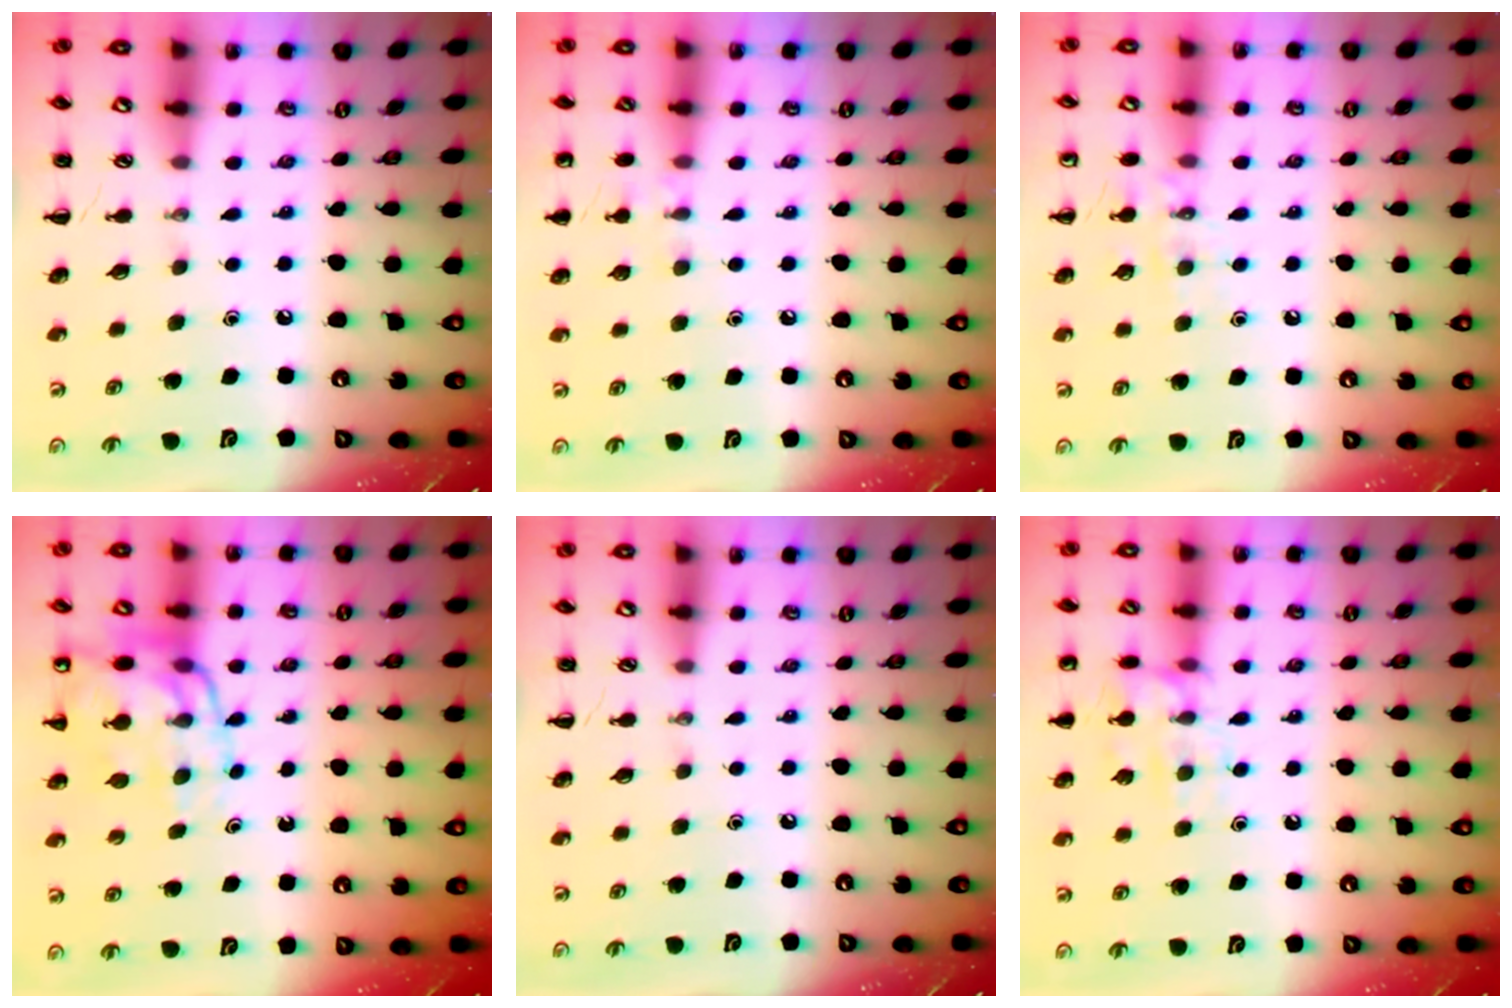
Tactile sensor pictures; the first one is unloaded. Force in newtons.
{"total": 7.2, "press": 6.8, "slide": 2.2}
{"total": 8.2, "press": 8.1, "slide": 1.4}
{"total": 13.9, "press": 13.5, "slide": 3.1}
{"total": 0.0}
{"total": 11.7, "press": 11.7, "slide": 0.6}